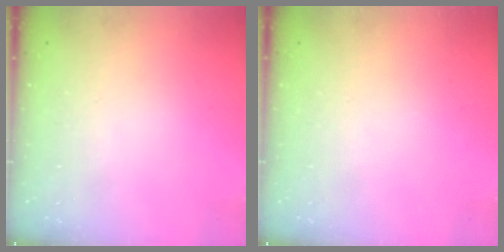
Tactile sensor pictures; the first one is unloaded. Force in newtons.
{"total": 0.0}